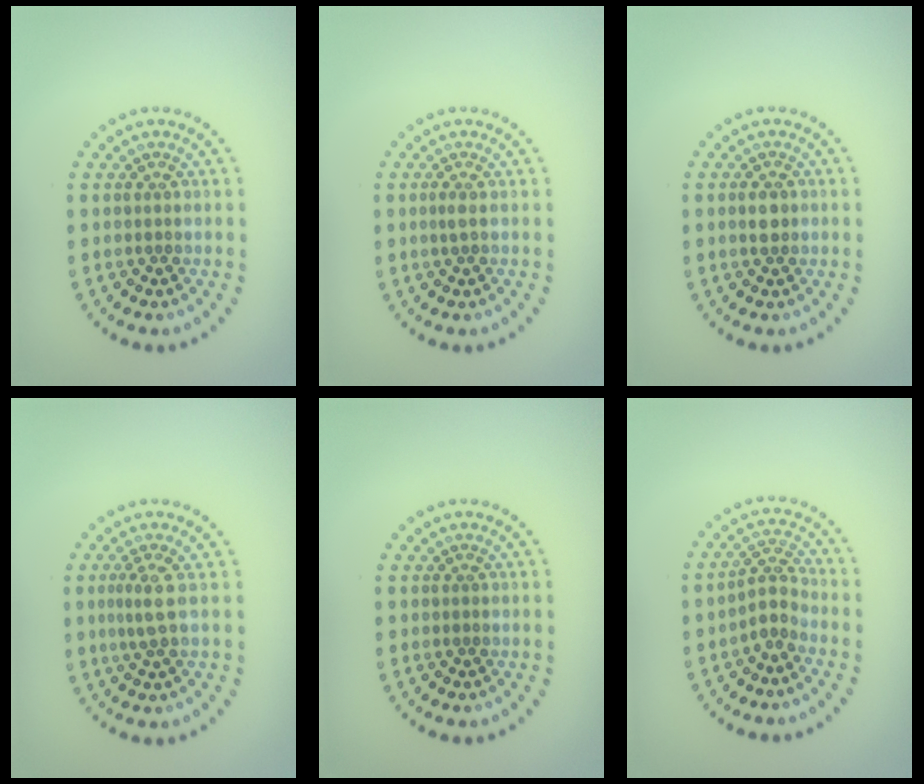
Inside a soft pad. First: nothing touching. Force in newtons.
{"total": 0.6, "press": 0.5, "slide": 0.3}
{"total": 1.6, "press": 1.6, "slide": 0.2}
{"total": 1.9, "press": 1.4, "slide": 1.2}
{"total": 0.0}
{"total": 2.2, "press": 1.6, "slide": 1.6}